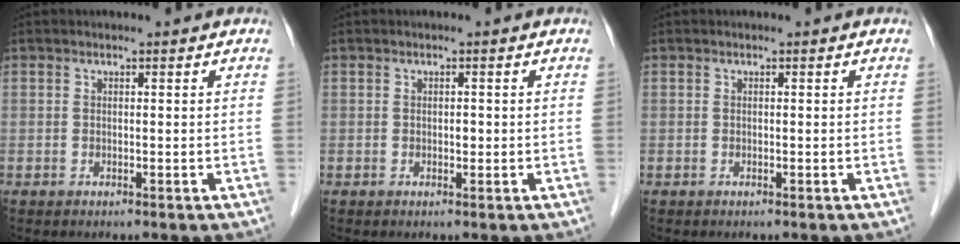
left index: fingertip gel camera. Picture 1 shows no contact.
{"total": 0.7, "force": [0.0, 0.4, 0.5], "torque": [-0.008, 0.001, -0.001]}
{"total": 0.0}